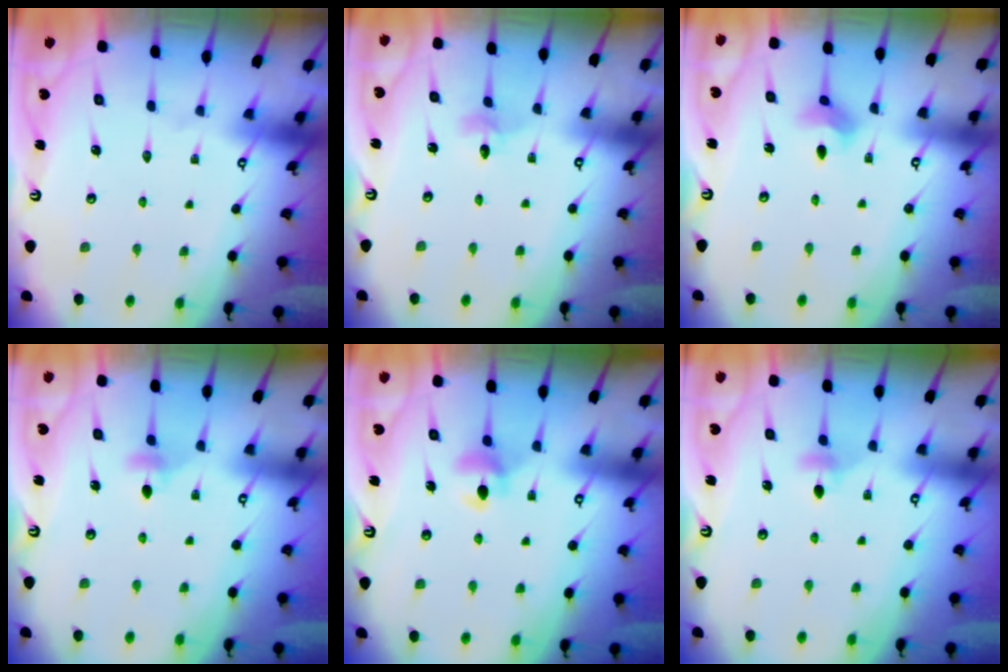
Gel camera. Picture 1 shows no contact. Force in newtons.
{"total": 2.4, "press": 2.4, "slide": 0.2}
{"total": 5.9, "press": 5.6, "slide": 1.6}
{"total": 4.0, "press": 3.9, "slide": 0.6}
{"total": 5.9, "press": 5.9, "slide": 0.6}
{"total": 4.0, "press": 3.9, "slide": 0.6}